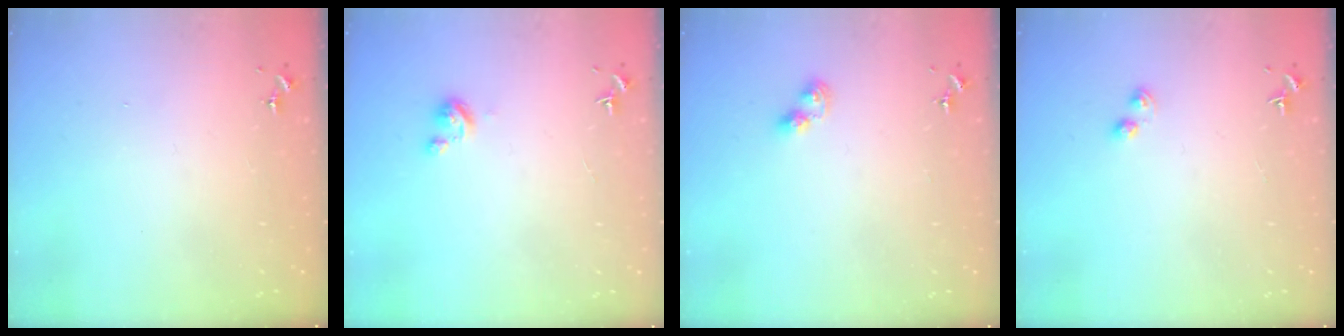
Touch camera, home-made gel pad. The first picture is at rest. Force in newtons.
{"total": 3.4, "press": 3.3, "slide": 0.3}
{"total": 4.9, "press": 4.8, "slide": 0.5}
{"total": 2.8, "press": 2.8, "slide": 0.4}